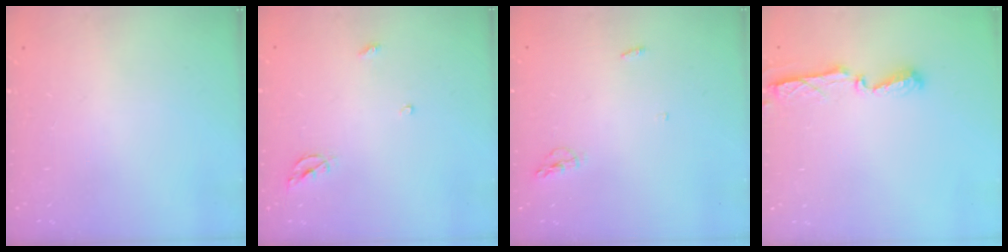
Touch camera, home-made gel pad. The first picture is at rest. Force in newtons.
{"total": 5.7, "press": 5.6, "slide": 0.5}
{"total": 4.3, "press": 4.1, "slide": 1.0}
{"total": 5.6, "press": 5.5, "slide": 0.6}